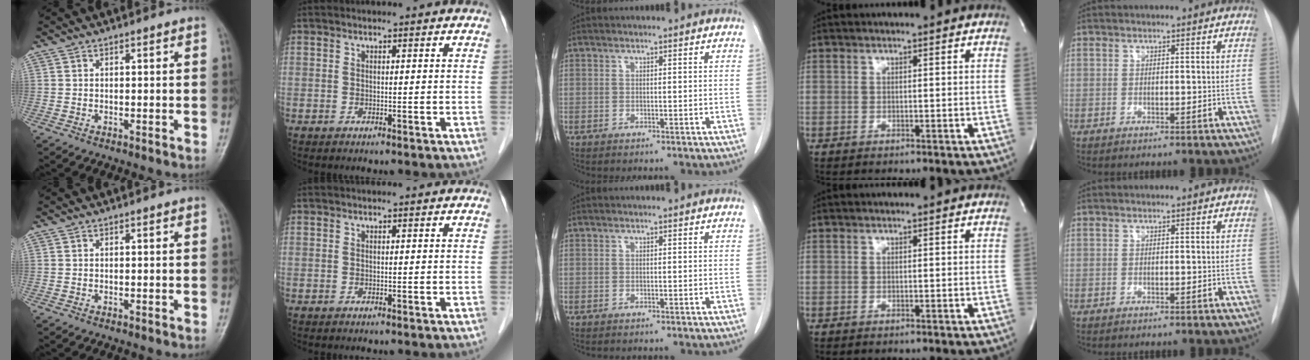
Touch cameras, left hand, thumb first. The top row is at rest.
{}